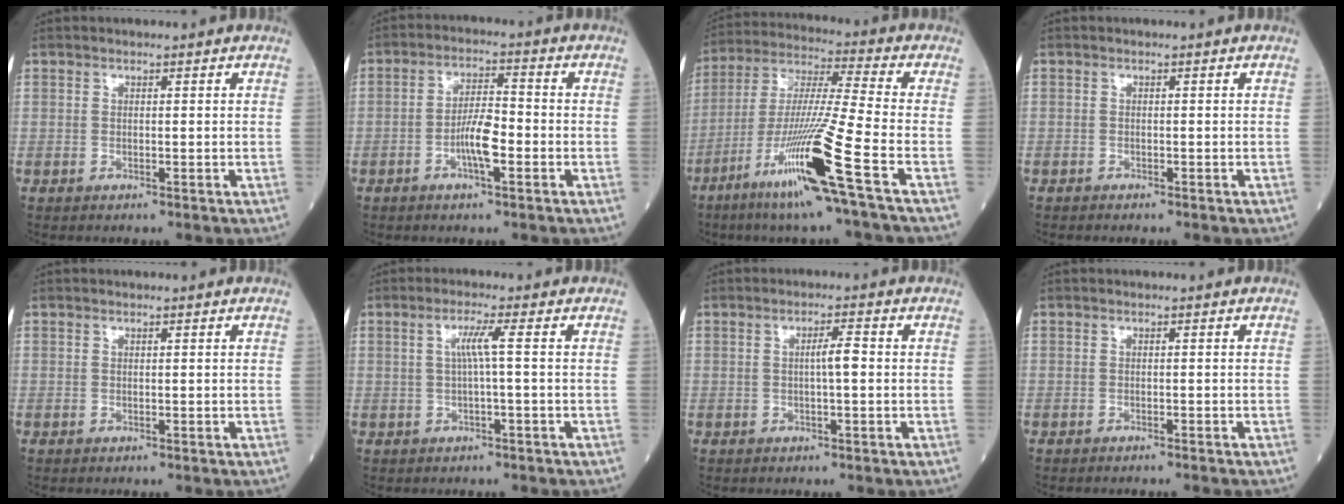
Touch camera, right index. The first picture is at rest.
{"total": 5.9, "force": [-2.0, 1.3, 5.4], "torque": [-0.103, 0.007, -0.039]}
{"total": 17.0, "force": [-8.0, -1.9, 14.9], "torque": [-0.305, -0.035, -0.152]}
{"total": 0.8, "force": [-0.7, 0.3, 0.2], "torque": [-0.006, 0.000, -0.013]}
{"total": 0.0}
{"total": 3.1, "force": [0.2, -0.6, 3.0], "torque": [-0.061, 0.005, 0.005]}
{"total": 2.9, "force": [0.1, 0.2, 2.9], "torque": [-0.050, 0.004, -0.001]}
{"total": 1.9, "force": [-1.8, -0.1, 0.6], "torque": [-0.008, 0.000, -0.022]}